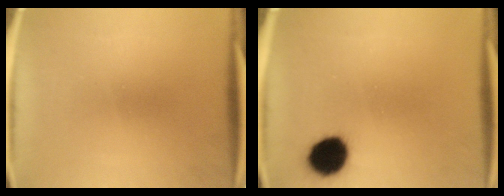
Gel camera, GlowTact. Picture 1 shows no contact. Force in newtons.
{"total": 9.2}